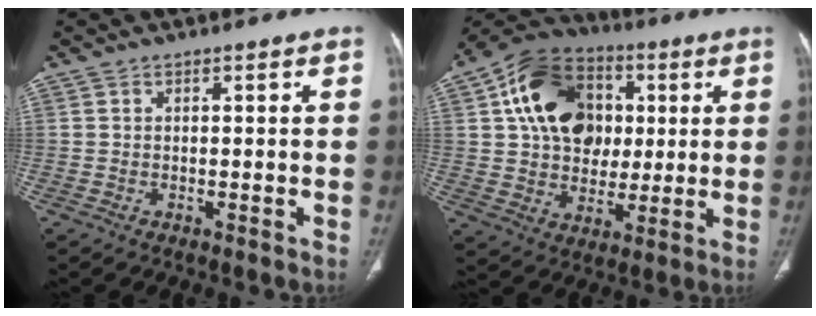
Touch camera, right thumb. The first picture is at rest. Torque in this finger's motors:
{"motor_torque": [1.65, 3.05, 1.09, -0.23, 0.46]}